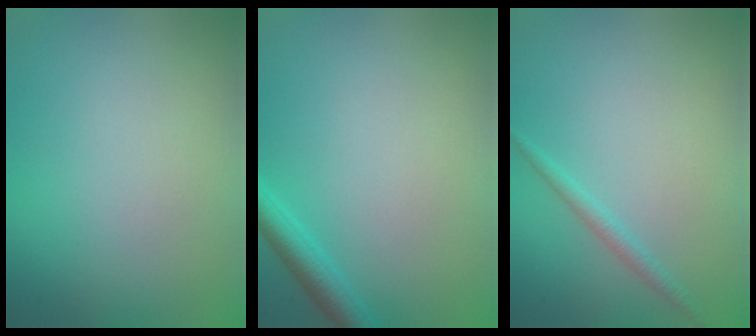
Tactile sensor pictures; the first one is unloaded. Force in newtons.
{"total": 2.3, "press": 2.2, "slide": 0.2}
{"total": 1.3, "press": 1.3, "slide": 0.0}